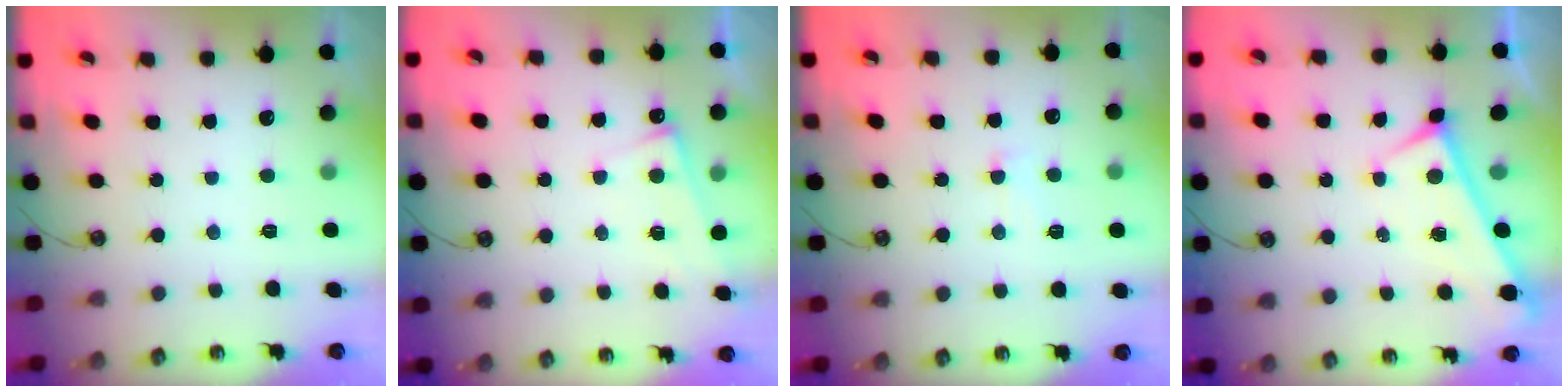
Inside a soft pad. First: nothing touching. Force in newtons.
{"total": 4.8, "press": 4.8, "slide": 0.5}
{"total": 0.8, "press": 0.2, "slide": 0.8}
{"total": 0.0}